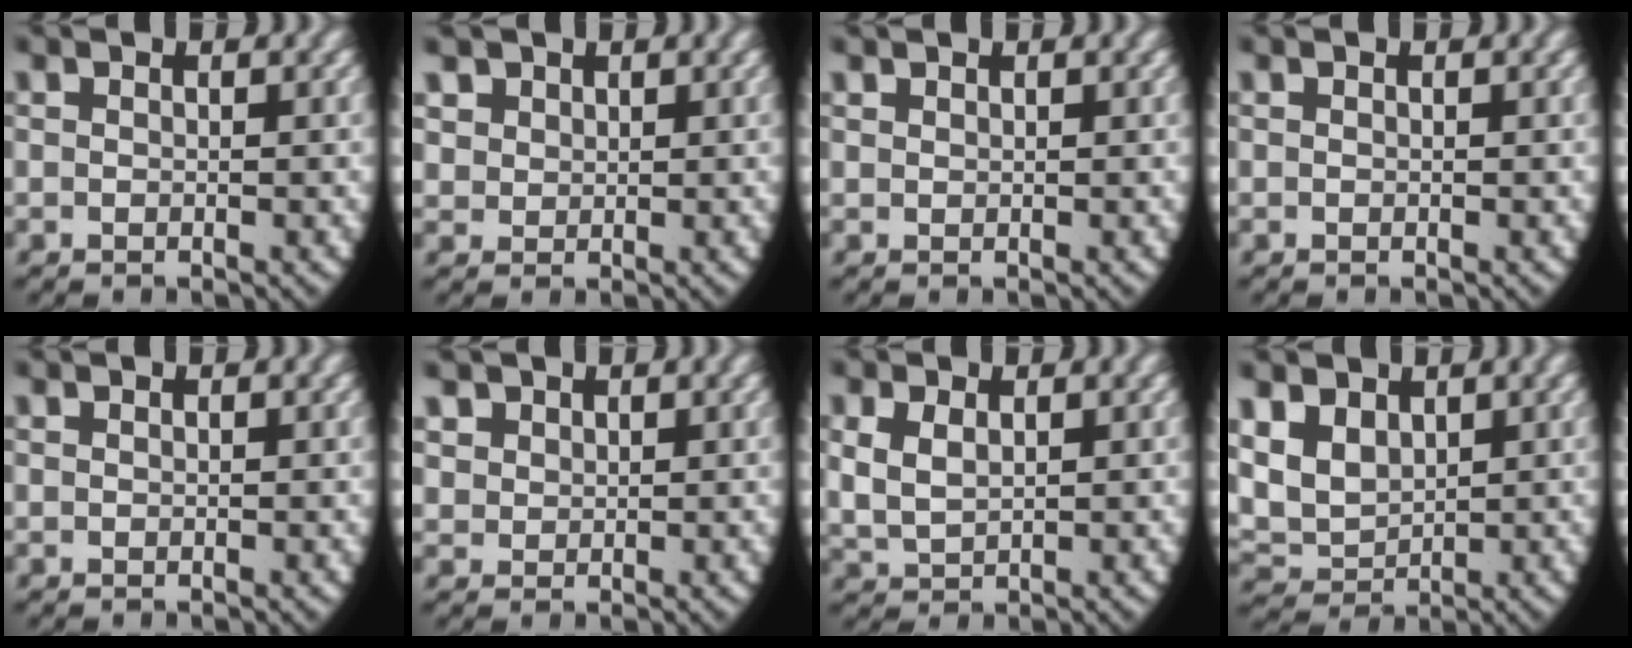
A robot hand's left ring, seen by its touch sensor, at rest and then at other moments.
{"total": 3.8, "force": [1.8, 3.0, 1.5], "torque": [-0.046, -0.004, 0.038]}
{"total": 0.6, "force": [0.6, -0.2, 0.0], "torque": [-0.001, -0.004, 0.018]}
{"total": 0.0}
{"total": 0.0}
{"total": 3.4, "force": [1.7, 2.6, 1.3], "torque": [-0.042, -0.005, 0.039]}
{"total": 4.3, "force": [0.6, 3.8, 2.1], "torque": [-0.070, -0.011, 0.021]}
{"total": 8.3, "force": [1.4, 7.2, 3.8], "torque": [-0.125, -0.024, 0.031]}